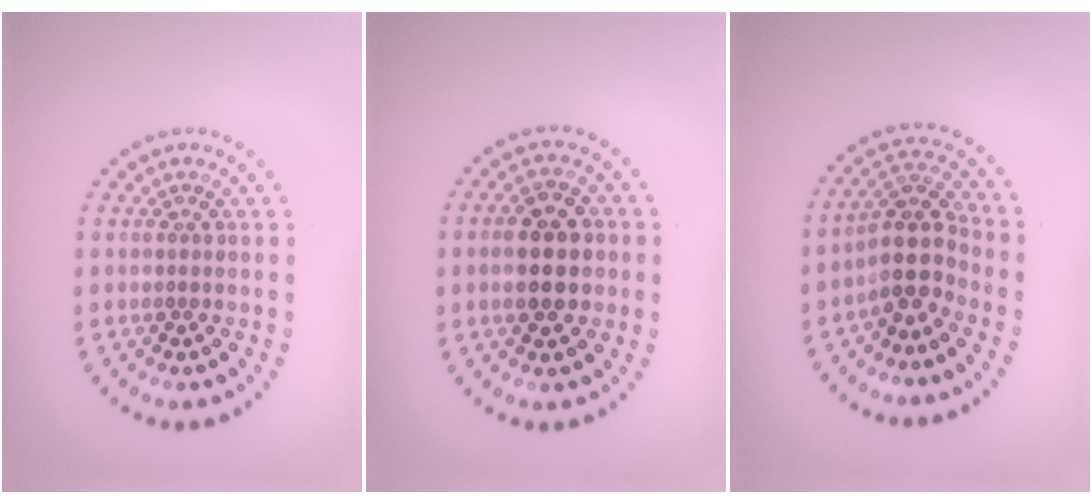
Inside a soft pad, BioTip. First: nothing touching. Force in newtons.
{"total": 4.9, "press": 4.9, "slide": 0.3}
{"total": 3.8, "press": 3.0, "slide": 2.3}